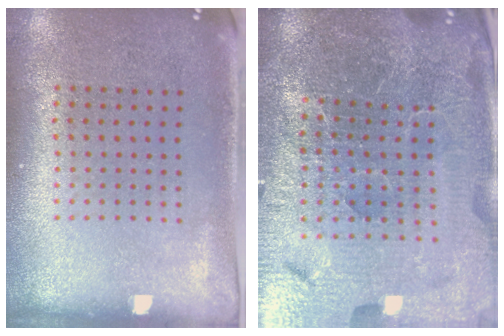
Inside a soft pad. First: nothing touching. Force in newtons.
{"total": 6.5, "press": 5.8, "slide": 3.0}